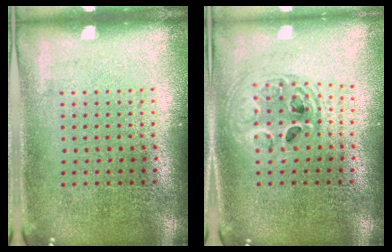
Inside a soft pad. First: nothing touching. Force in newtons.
{"total": 1.7, "press": 1.4, "slide": 0.9}